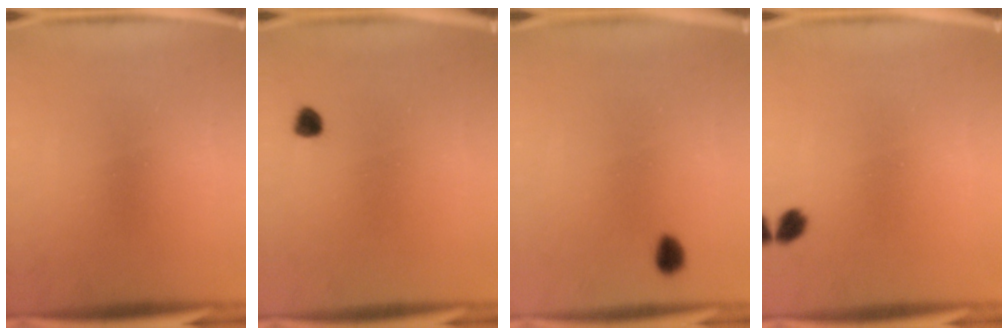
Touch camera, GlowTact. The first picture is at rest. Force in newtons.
{"total": 1.8}
{"total": 3.0}
{"total": 1.9}